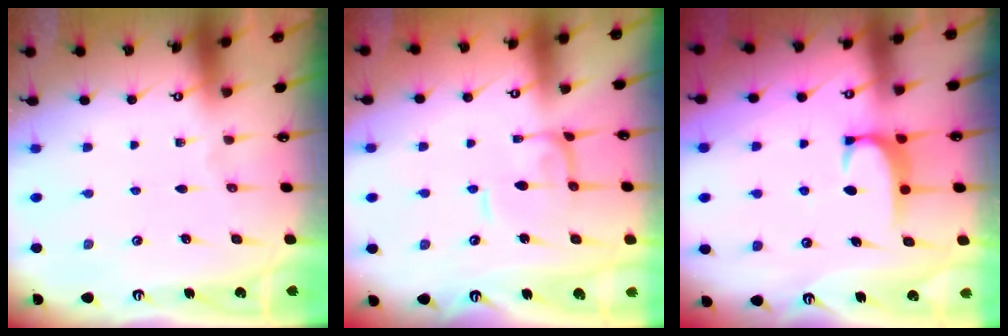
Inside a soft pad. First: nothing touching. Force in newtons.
{"total": 0.0}
{"total": 1.9, "press": 1.9, "slide": 0.5}